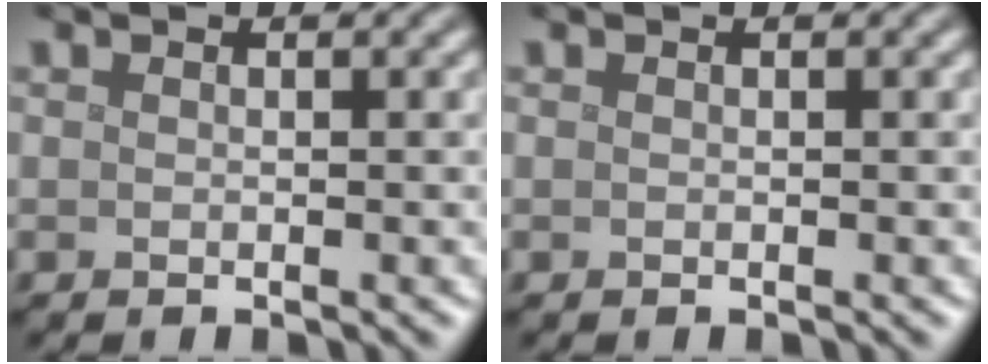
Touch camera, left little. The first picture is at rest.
{"total": 0.0}